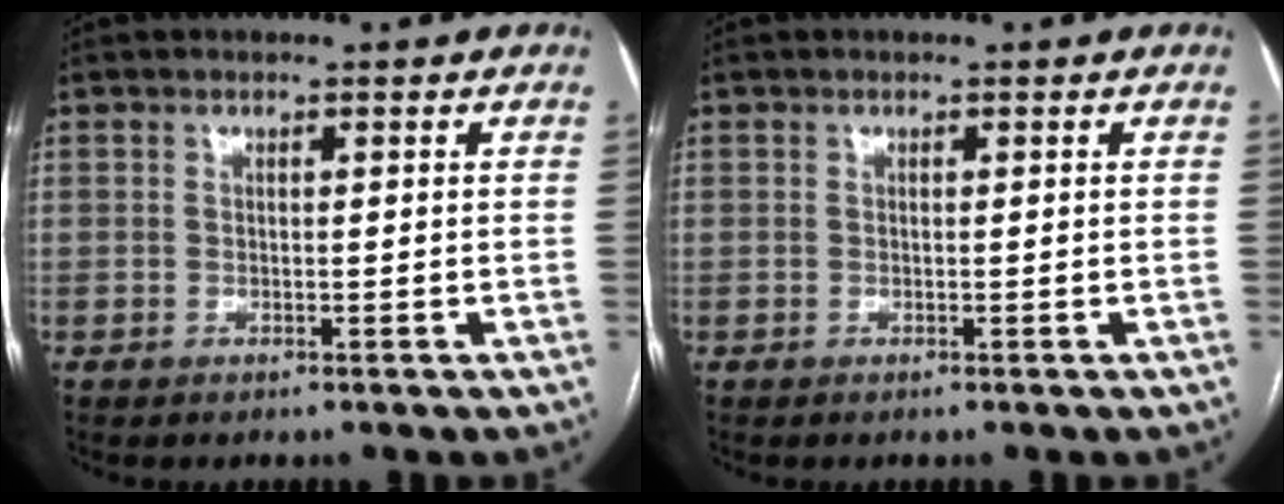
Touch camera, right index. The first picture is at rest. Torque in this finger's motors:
{"motor_torque": [0.03, 0.04, -0.02, 0.00]}